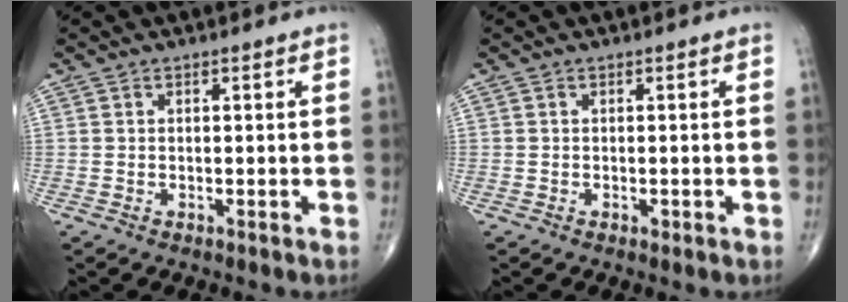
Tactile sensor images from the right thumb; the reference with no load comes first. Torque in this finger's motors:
{"motor_torque": [2.62, 2.38, -0.08, -0.20, -0.07]}